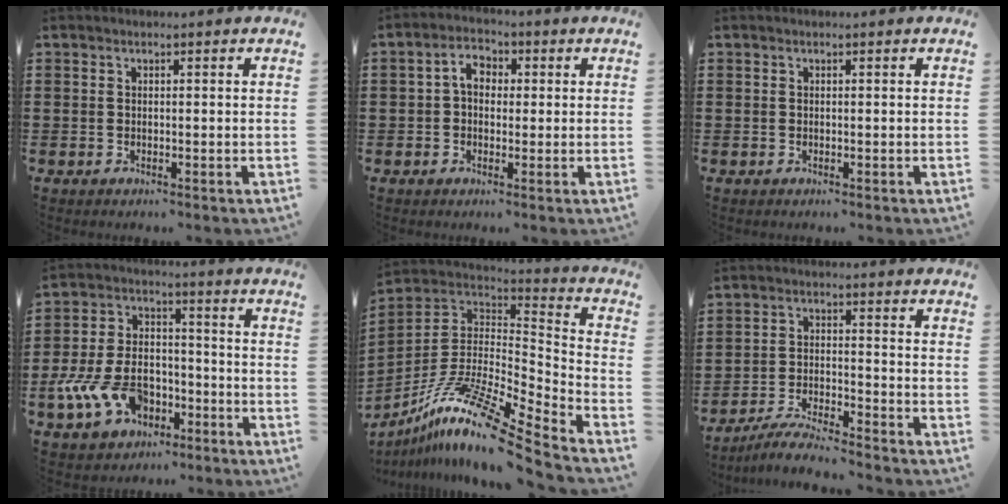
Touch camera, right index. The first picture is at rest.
{"total": 3.9, "force": [0.2, 2.9, 2.6], "torque": [-0.058, 0.016, 0.000]}
{"total": 0.0}
{"total": 10.8, "force": [-4.5, 7.1, 6.7], "torque": [-0.170, 0.013, -0.084]}
{"total": 14.0, "force": [-9.6, 1.7, 10.0], "torque": [-0.195, 0.011, -0.185]}
{"total": 5.1, "force": [-4.9, 0.0, 1.7], "torque": [-0.041, -0.005, -0.097]}